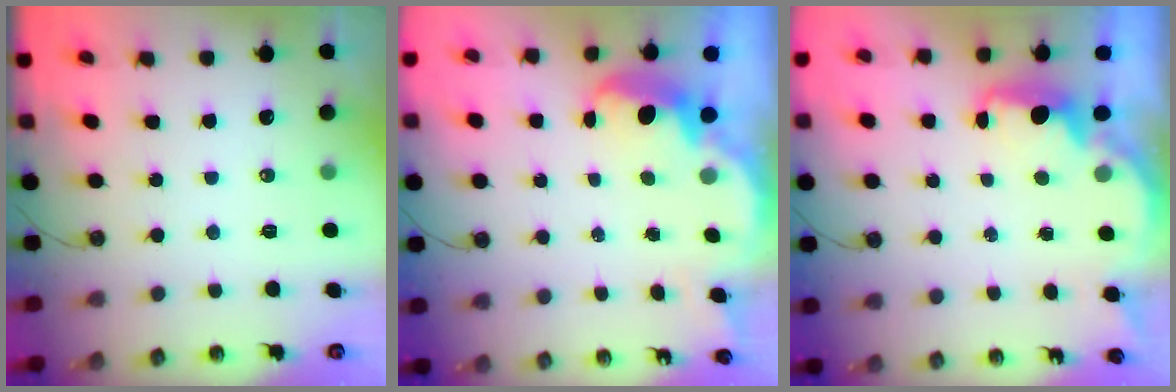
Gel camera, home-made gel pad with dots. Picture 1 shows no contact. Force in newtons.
{"total": 3.9, "press": 3.8, "slide": 0.6}
{"total": 2.4, "press": 2.2, "slide": 0.8}